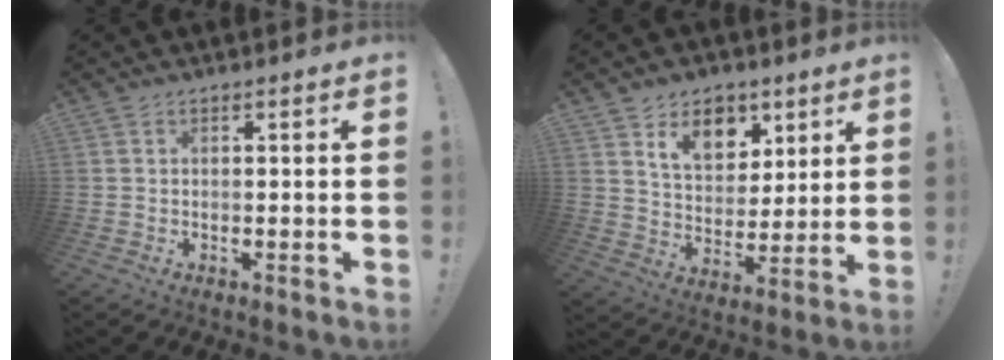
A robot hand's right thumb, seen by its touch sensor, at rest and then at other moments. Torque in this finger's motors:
{"motor_torque": [1.71, 2.21, 0.04, 0.03, 0.02]}